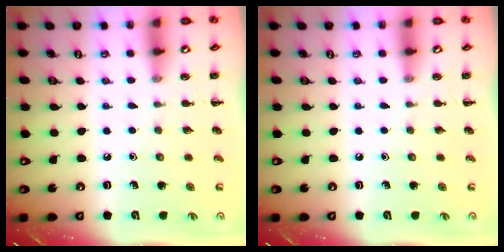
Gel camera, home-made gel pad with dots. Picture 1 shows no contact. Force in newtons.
{"total": 0.0}